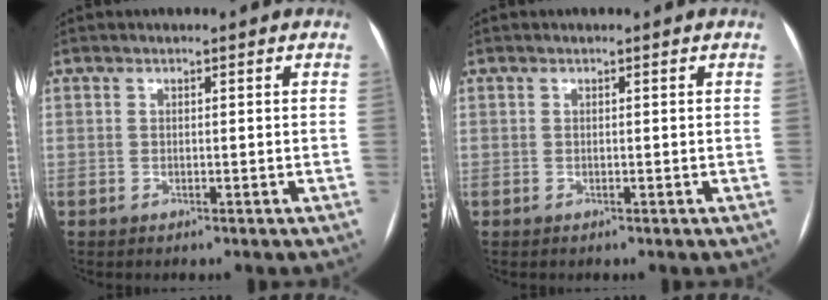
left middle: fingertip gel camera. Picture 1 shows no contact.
{"total": 0.0}